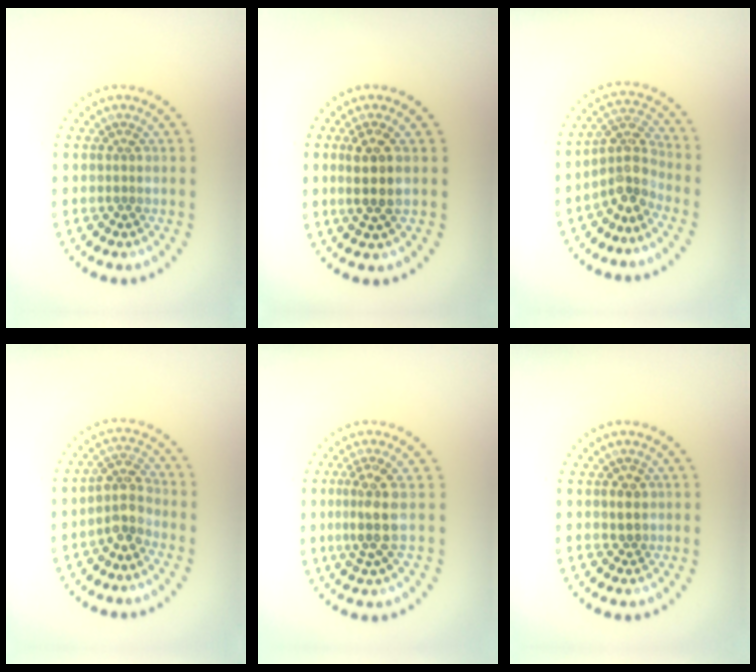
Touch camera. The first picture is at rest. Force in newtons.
{"total": 2.8, "press": 2.5, "slide": 1.3}
{"total": 3.7, "press": 2.8, "slide": 2.4}
{"total": 3.1, "press": 2.4, "slide": 1.9}
{"total": 3.2, "press": 2.7, "slide": 1.7}
{"total": 1.1, "press": 1.0, "slide": 0.4}